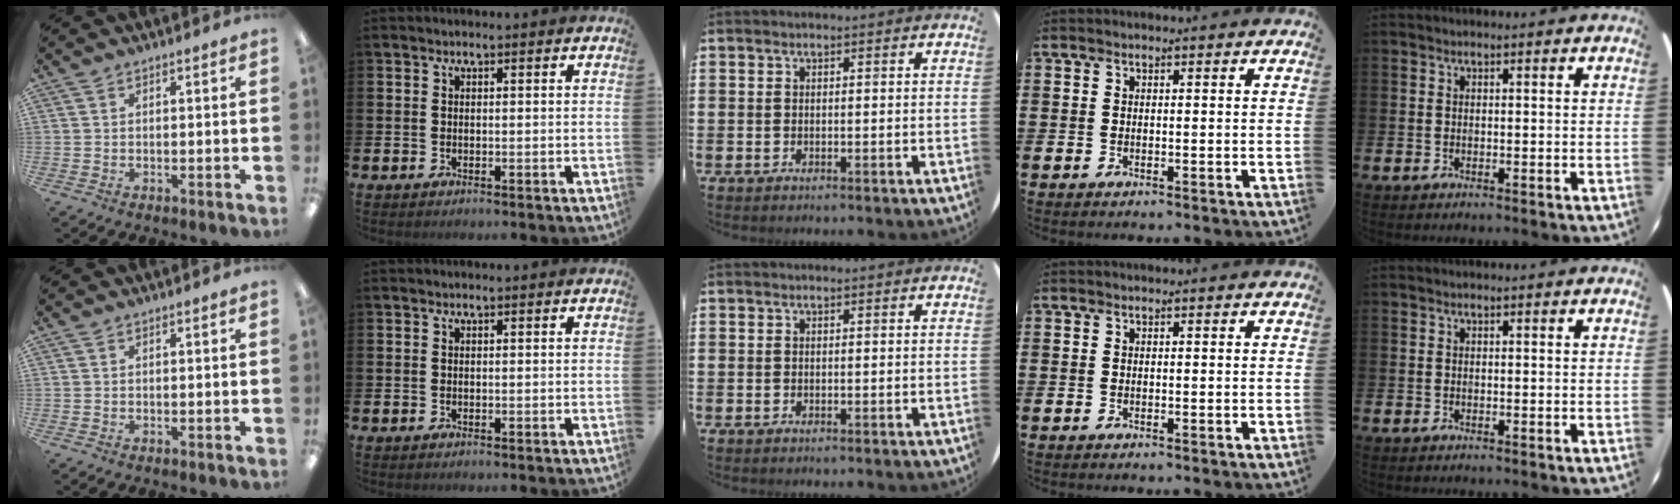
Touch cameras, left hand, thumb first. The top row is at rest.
{}